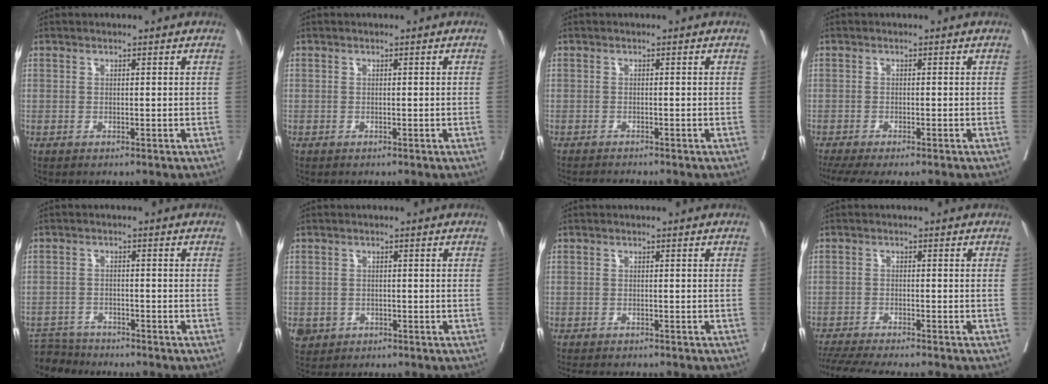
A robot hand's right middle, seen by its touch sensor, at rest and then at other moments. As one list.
[{"total": 0.0}, {"total": 2.4, "force": [-2.3, -0.5, 0.4], "torque": [-0.006, -0.008, -0.037]}, {"total": 7.2, "force": [-5.8, 1.1, 4.1], "torque": [-0.063, -0.009, -0.095]}, {"total": 4.4, "force": [-4.4, 0.7, -0.5], "torque": [0.013, -0.007, -0.077]}, {"total": 3.4, "force": [-1.5, 3.0, 0.5], "torque": [-0.009, 0.004, -0.022]}, {"total": 5.3, "force": [-4.7, 1.3, 2.1], "torque": [-0.032, -0.009, -0.068]}, {"total": 9.5, "force": [-8.5, -0.2, 4.3], "torque": [-0.060, -0.015, -0.135]}]